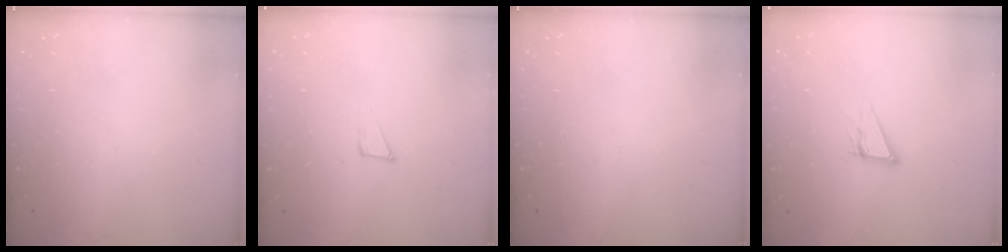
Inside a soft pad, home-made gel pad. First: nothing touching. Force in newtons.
{"total": 4.6, "press": 4.5, "slide": 0.3}
{"total": 0.0}
{"total": 5.6, "press": 5.6, "slide": 0.3}